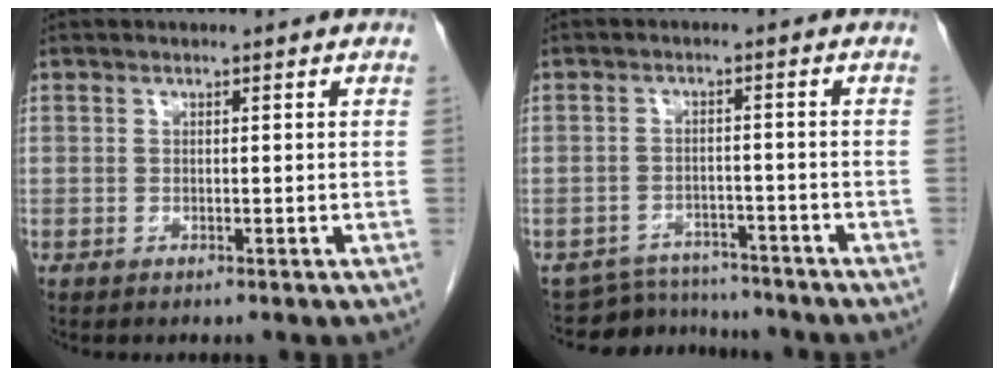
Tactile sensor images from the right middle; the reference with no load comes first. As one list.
[{"total": 6.5, "force": [-6.3, 1.4, -0.7], "torque": [0.013, 0.012, -0.095]}]